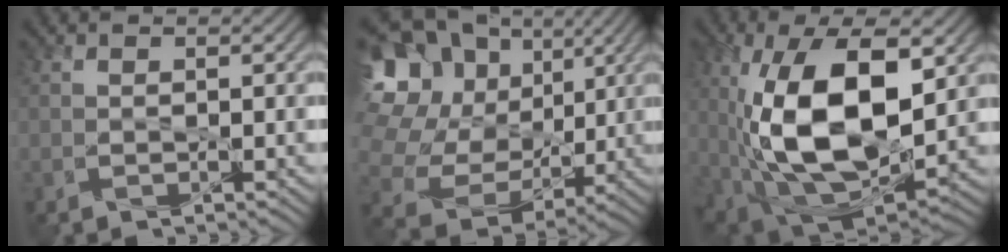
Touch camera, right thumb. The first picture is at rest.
{"total": 21.4, "force": [5.7, 17.8, 10.4], "torque": [-0.311, 0.031, 0.120]}
{"total": 17.4, "force": [1.6, 9.2, 14.7], "torque": [-0.297, -0.010, 0.033]}